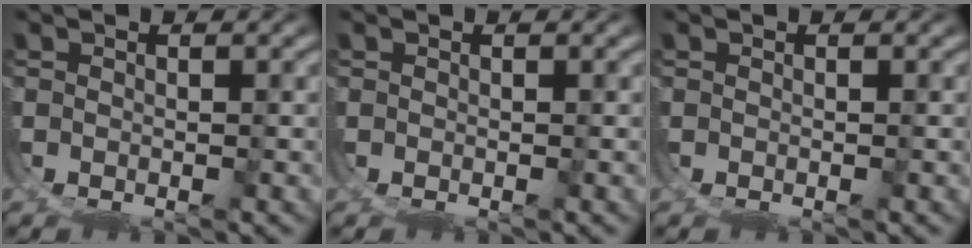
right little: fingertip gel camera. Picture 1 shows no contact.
{"total": 0.0}
{"total": 0.0}